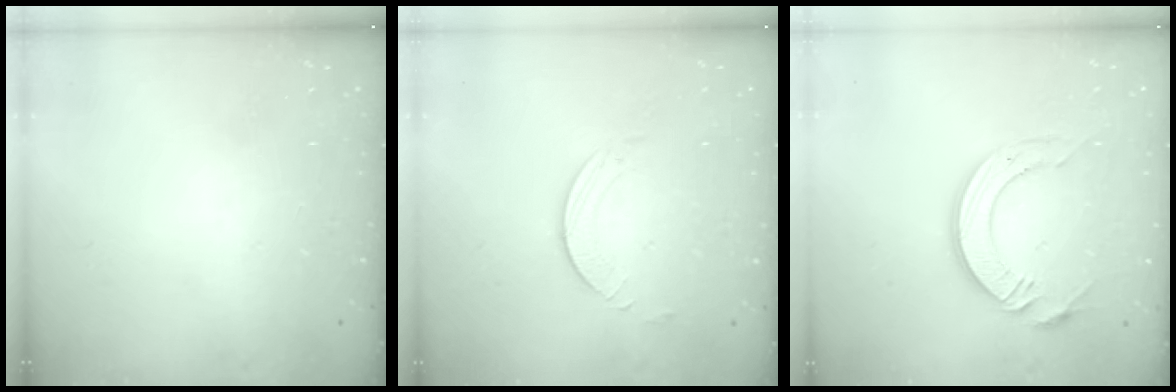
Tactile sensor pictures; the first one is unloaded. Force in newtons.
{"total": 2.8, "press": 2.8, "slide": 0.2}
{"total": 12.8, "press": 12.7, "slide": 1.2}